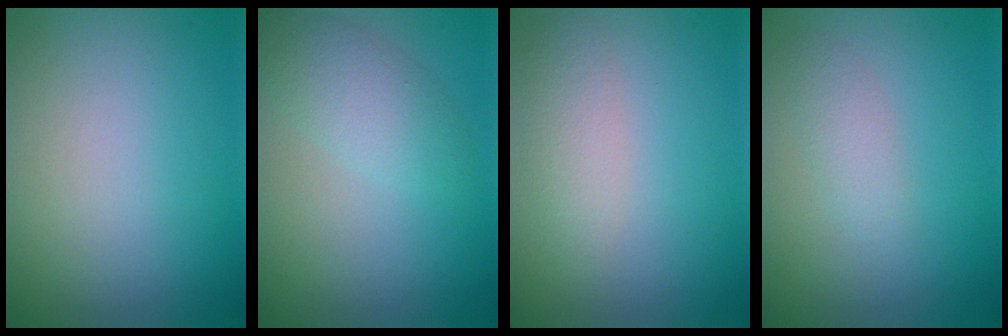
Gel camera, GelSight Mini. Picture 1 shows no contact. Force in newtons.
{"total": 3.1, "press": 3.1, "slide": 0.1}
{"total": 2.1, "press": 2.1, "slide": 0.1}
{"total": 1.5, "press": 1.5, "slide": 0.1}